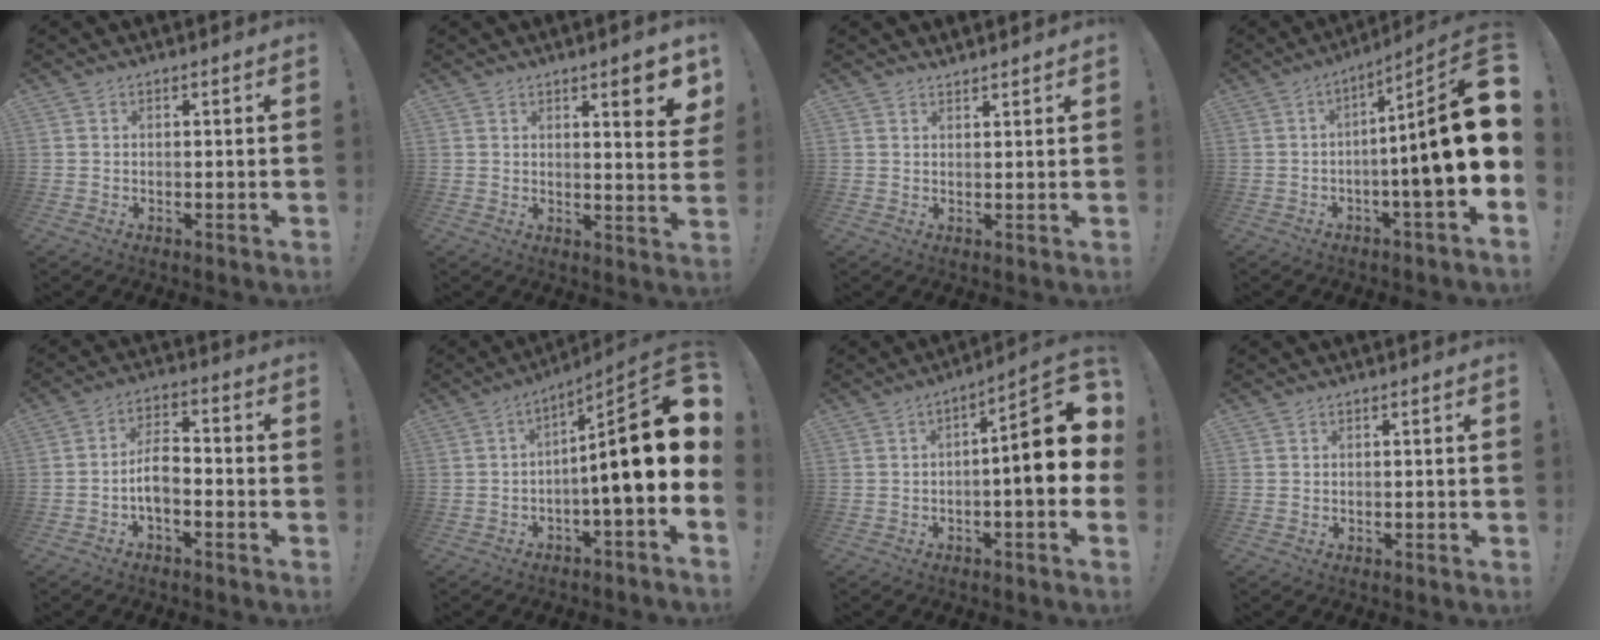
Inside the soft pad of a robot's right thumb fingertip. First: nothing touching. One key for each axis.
{"total": 7.4, "fx": 3.9, "fy": 0.9, "fz": 6.2, "tx": -0.067, "ty": -0.030, "tz": 0.053}
{"total": 1.6, "fx": 1.6, "fy": 0.0, "fz": 0.0, "tx": 0.013, "ty": -0.016, "tz": 0.027}
{"total": 17.9, "fx": -1.1, "fy": 0.6, "fz": 17.8, "tx": -0.271, "ty": -0.013, "tz": -0.026}
{"total": 6.9, "fx": -2.6, "fy": 3.4, "fz": 5.5, "tx": -0.106, "ty": 0.007, "tz": -0.046}
{"total": 18.1, "fx": 1.2, "fy": 2.2, "fz": 18.0, "tx": -0.281, "ty": -0.013, "tz": 0.010}
{"total": 14.9, "fx": 0.5, "fy": 2.9, "fz": 14.6, "tx": -0.201, "ty": -0.006, "tz": 0.005}
{"total": 0.6, "fx": -0.6, "fy": 0.0, "fz": 0.1, "tx": -0.002, "ty": 0.000, "tz": -0.010}